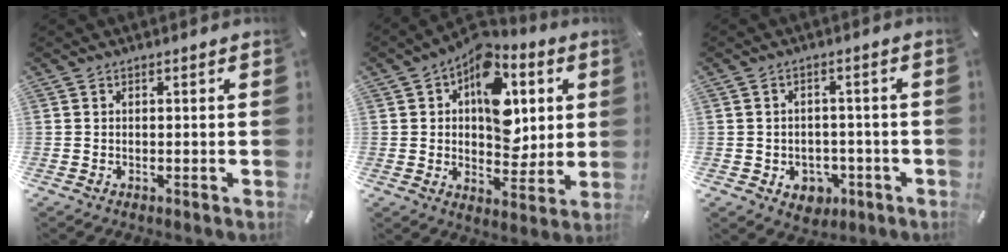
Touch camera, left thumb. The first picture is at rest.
{"total": 16.1, "force": [4.6, 10.9, 10.9], "torque": [-0.143, -0.030, 0.081]}
{"total": 5.2, "force": [-1.6, 4.6, 2.0], "torque": [-0.021, 0.010, -0.028]}